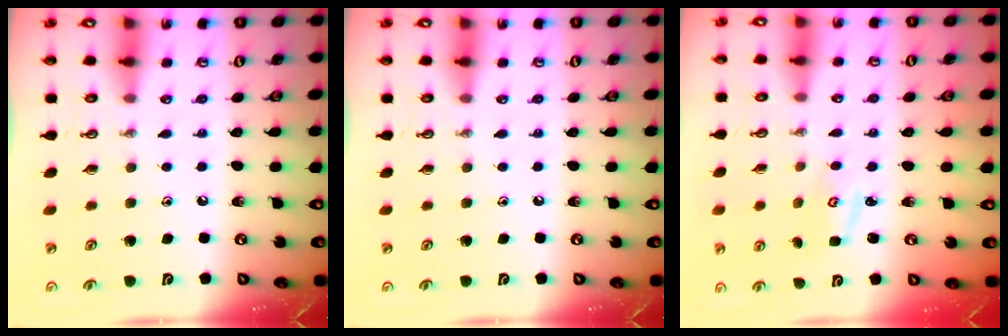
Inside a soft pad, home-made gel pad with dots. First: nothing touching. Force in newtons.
{"total": 0.0}
{"total": 2.9, "press": 2.9, "slide": 0.3}